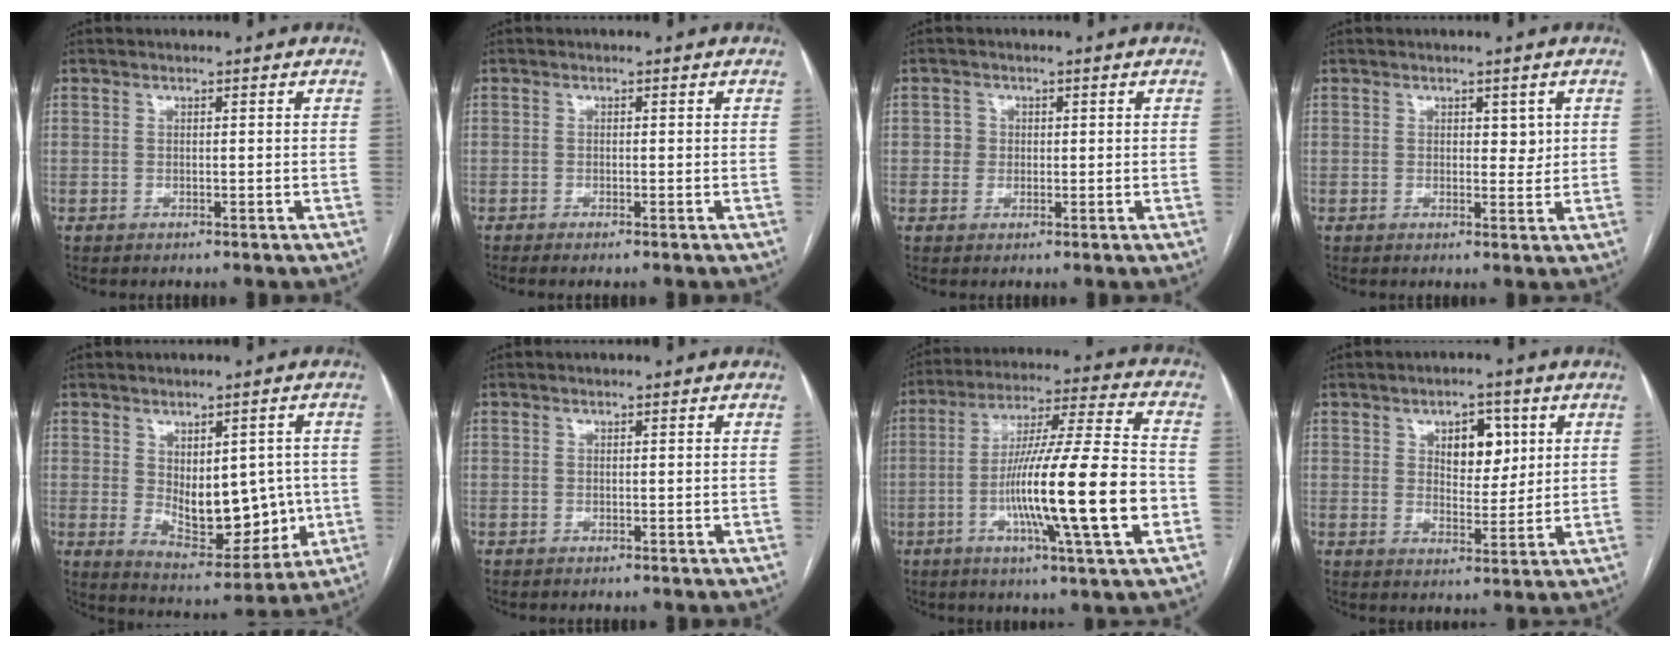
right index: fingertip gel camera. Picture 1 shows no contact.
{"total": 1.3, "force": [-1.1, -0.1, 0.8], "torque": [-0.010, -0.001, -0.017]}
{"total": 2.0, "force": [0.2, 2.0, 0.3], "torque": [0.001, 0.004, 0.002]}
{"total": 2.2, "force": [0.8, 1.3, 1.6], "torque": [-0.015, -0.003, 0.010]}
{"total": 11.6, "force": [-0.1, 6.1, 9.9], "torque": [-0.145, -0.002, 0.023]}
{"total": 0.0}
{"total": 19.6, "force": [-4.8, 0.0, 19.0], "torque": [-0.321, -0.007, -0.085]}
{"total": 6.8, "force": [2.7, 3.6, 5.1], "torque": [-0.073, 0.005, 0.046]}